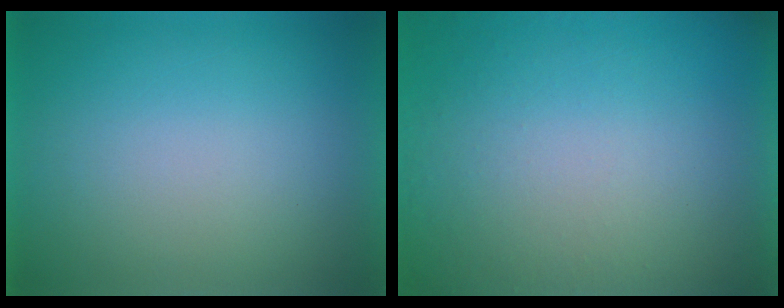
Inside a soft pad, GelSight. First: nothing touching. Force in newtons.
{"total": 5.0}